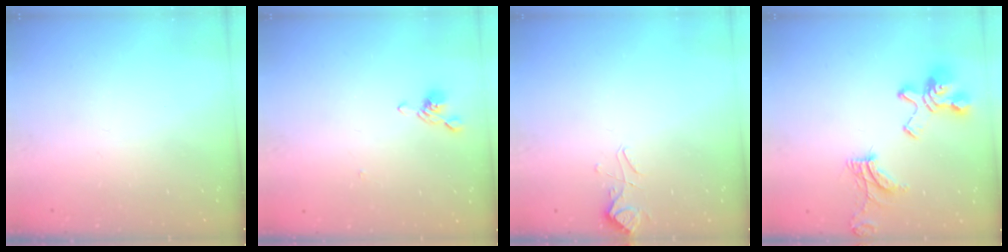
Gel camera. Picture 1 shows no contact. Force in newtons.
{"total": 4.1, "press": 4.1, "slide": 0.6}
{"total": 2.8, "press": 2.8, "slide": 0.5}
{"total": 12.4, "press": 12.2, "slide": 2.1}